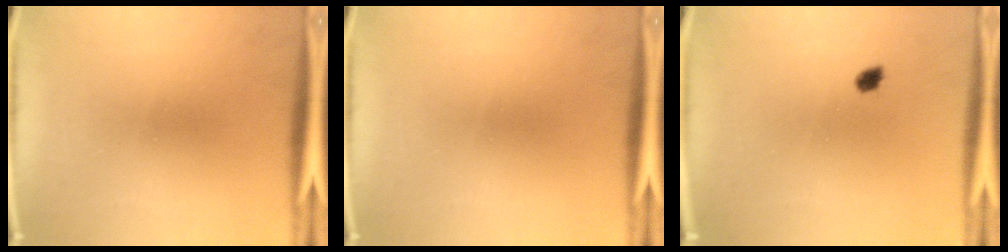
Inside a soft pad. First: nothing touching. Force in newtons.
{"total": 0.0}
{"total": 1.5}